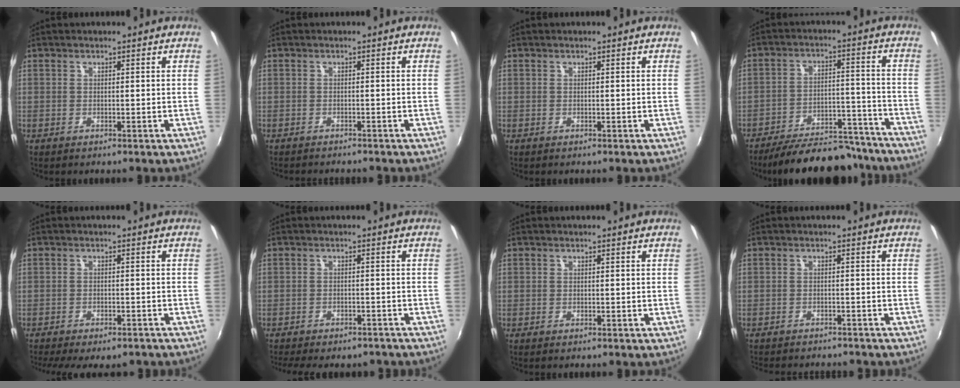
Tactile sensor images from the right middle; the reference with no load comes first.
{"total": 3.1, "force": [-2.9, 0.6, 0.9], "torque": [-0.026, -0.013, -0.045]}
{"total": 0.0}
{"total": 20.4, "force": [-18.1, 6.0, 7.2], "torque": [-0.130, 0.021, -0.237]}
{"total": 10.3, "force": [-8.4, 3.1, 5.1], "torque": [-0.113, -0.031, -0.120]}
{"total": 11.3, "force": [-9.6, 3.6, 4.8], "torque": [-0.108, -0.019, -0.128]}
{"total": 0.0}
{"total": 7.8, "force": [-7.1, 1.9, 2.6], "torque": [-0.067, -0.017, -0.103]}